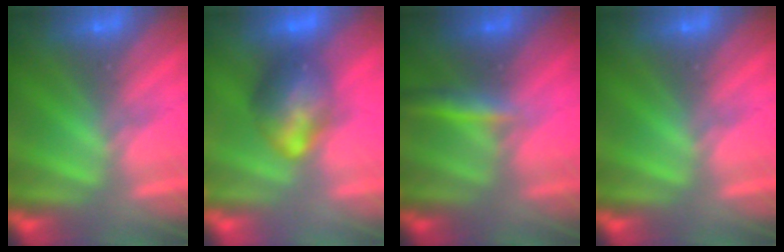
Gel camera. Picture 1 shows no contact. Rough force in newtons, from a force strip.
{"total": 7.6}
{"total": 2.9}
{"total": 0.0}